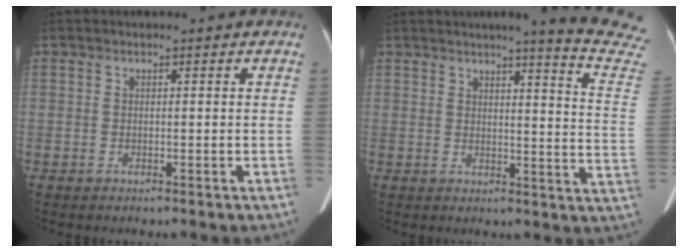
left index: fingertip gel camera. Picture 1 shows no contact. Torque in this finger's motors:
{"motor_torque": [0.79, -1.35, 0.05, 0.04]}